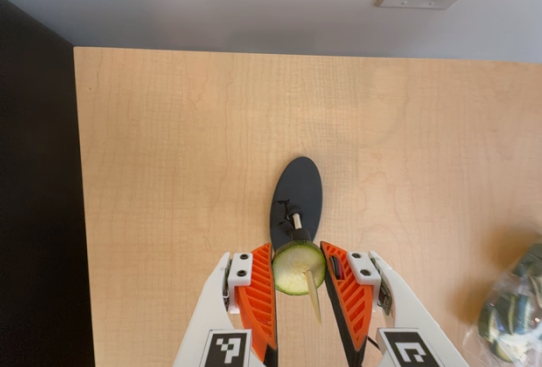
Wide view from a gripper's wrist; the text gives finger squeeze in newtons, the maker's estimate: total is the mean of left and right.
{"total": 10.1, "left": 10.2, "right": 9.9}